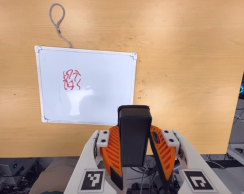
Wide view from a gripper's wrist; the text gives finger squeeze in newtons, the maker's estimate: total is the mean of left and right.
{"total": 4.8, "left": 4.3, "right": 5.4}